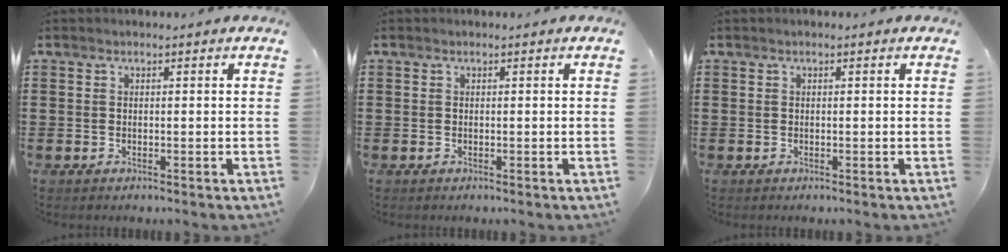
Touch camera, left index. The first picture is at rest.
{"total": 0.0}
{"total": 0.0}